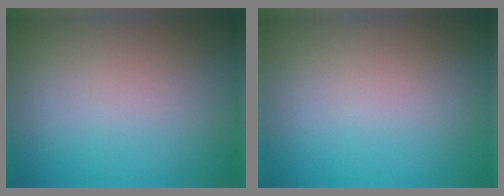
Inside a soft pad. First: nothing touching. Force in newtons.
{"total": 0.0}